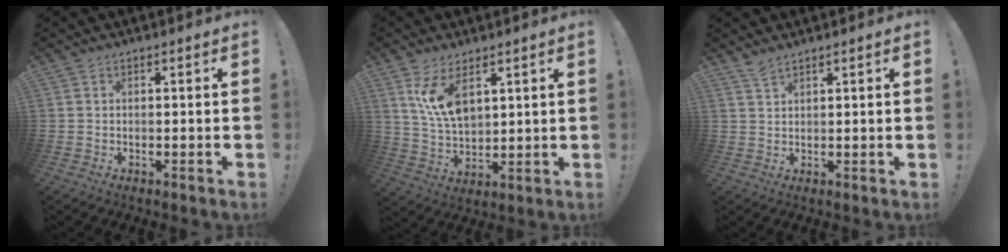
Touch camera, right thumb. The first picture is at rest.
{"total": 10.3, "force": [5.3, 5.4, 7.0], "torque": [-0.128, -0.026, 0.100]}
{"total": 2.5, "force": [2.2, 0.6, 1.1], "torque": [-0.024, -0.010, 0.041]}